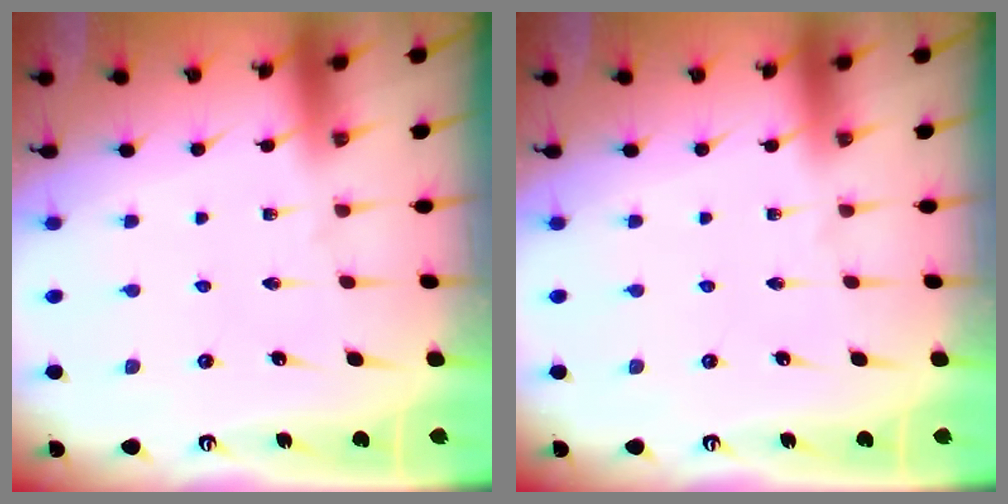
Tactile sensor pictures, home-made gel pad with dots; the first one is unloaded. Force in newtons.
{"total": 0.0}